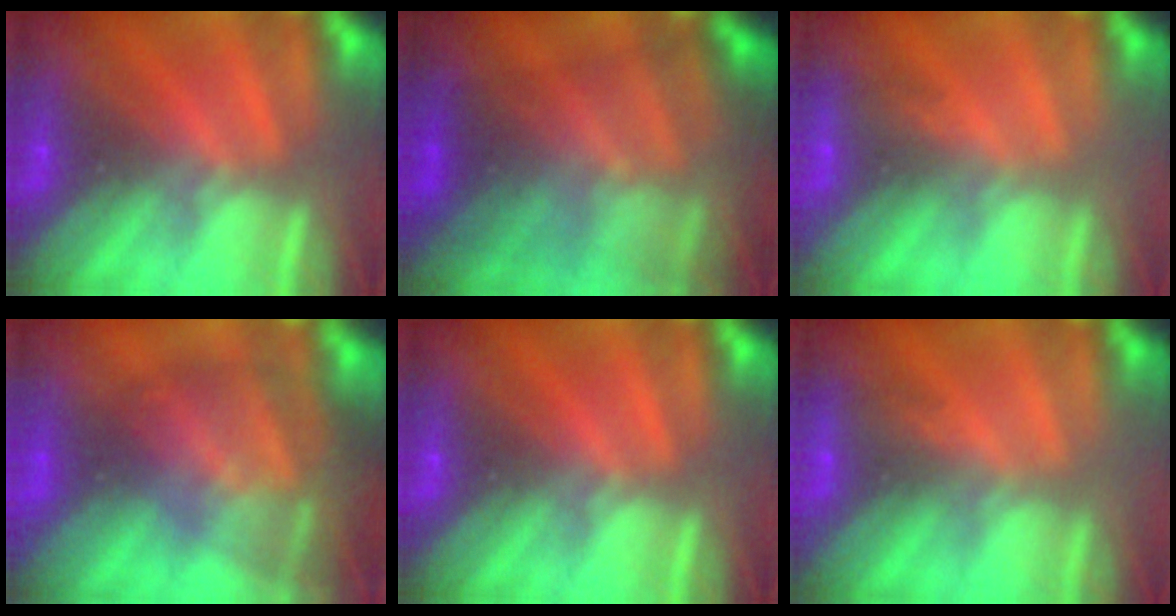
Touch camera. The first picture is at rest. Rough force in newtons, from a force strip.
{"total": 7.6}
{"total": 2.8}
{"total": 7.7}
{"total": 0.0}
{"total": 2.8}